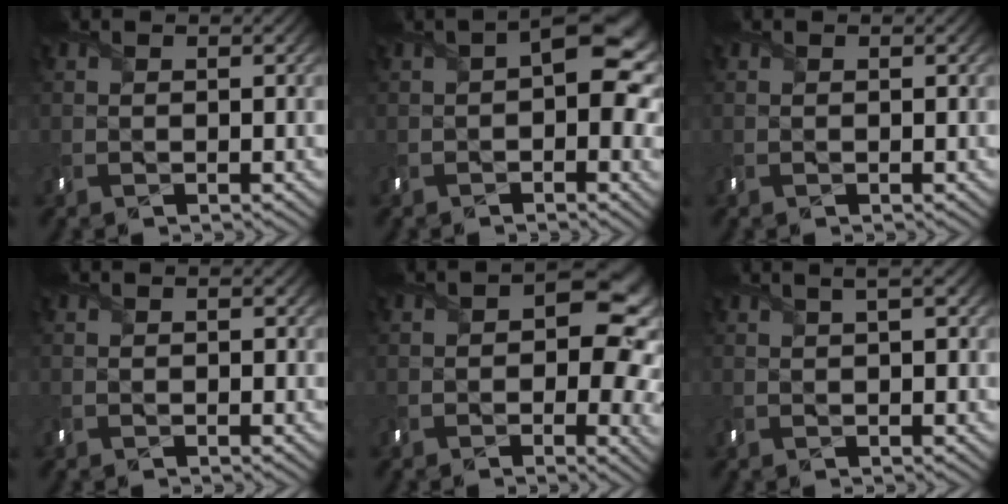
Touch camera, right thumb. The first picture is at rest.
{"total": 8.5, "force": [0.6, 4.5, 7.1], "torque": [-0.108, 0.001, 0.006]}
{"total": 0.0}
{"total": 0.8, "force": [0.0, 0.6, 0.5], "torque": [-0.008, -0.002, -0.001]}
{"total": 10.2, "force": [0.2, 6.4, 8.0], "torque": [-0.098, -0.019, 0.003]}
{"total": 2.5, "force": [1.3, 0.6, 2.0], "torque": [-0.027, 0.001, 0.014]}